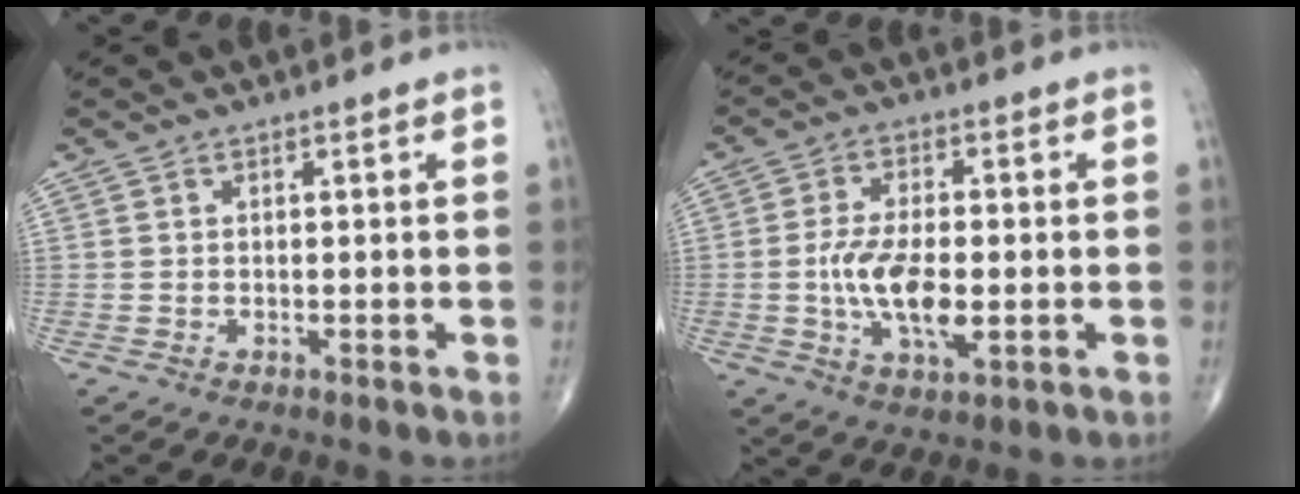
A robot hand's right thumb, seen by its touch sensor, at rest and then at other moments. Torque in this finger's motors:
{"motor_torque": [2.56, 2.45, 1.12, -0.15, 0.34]}